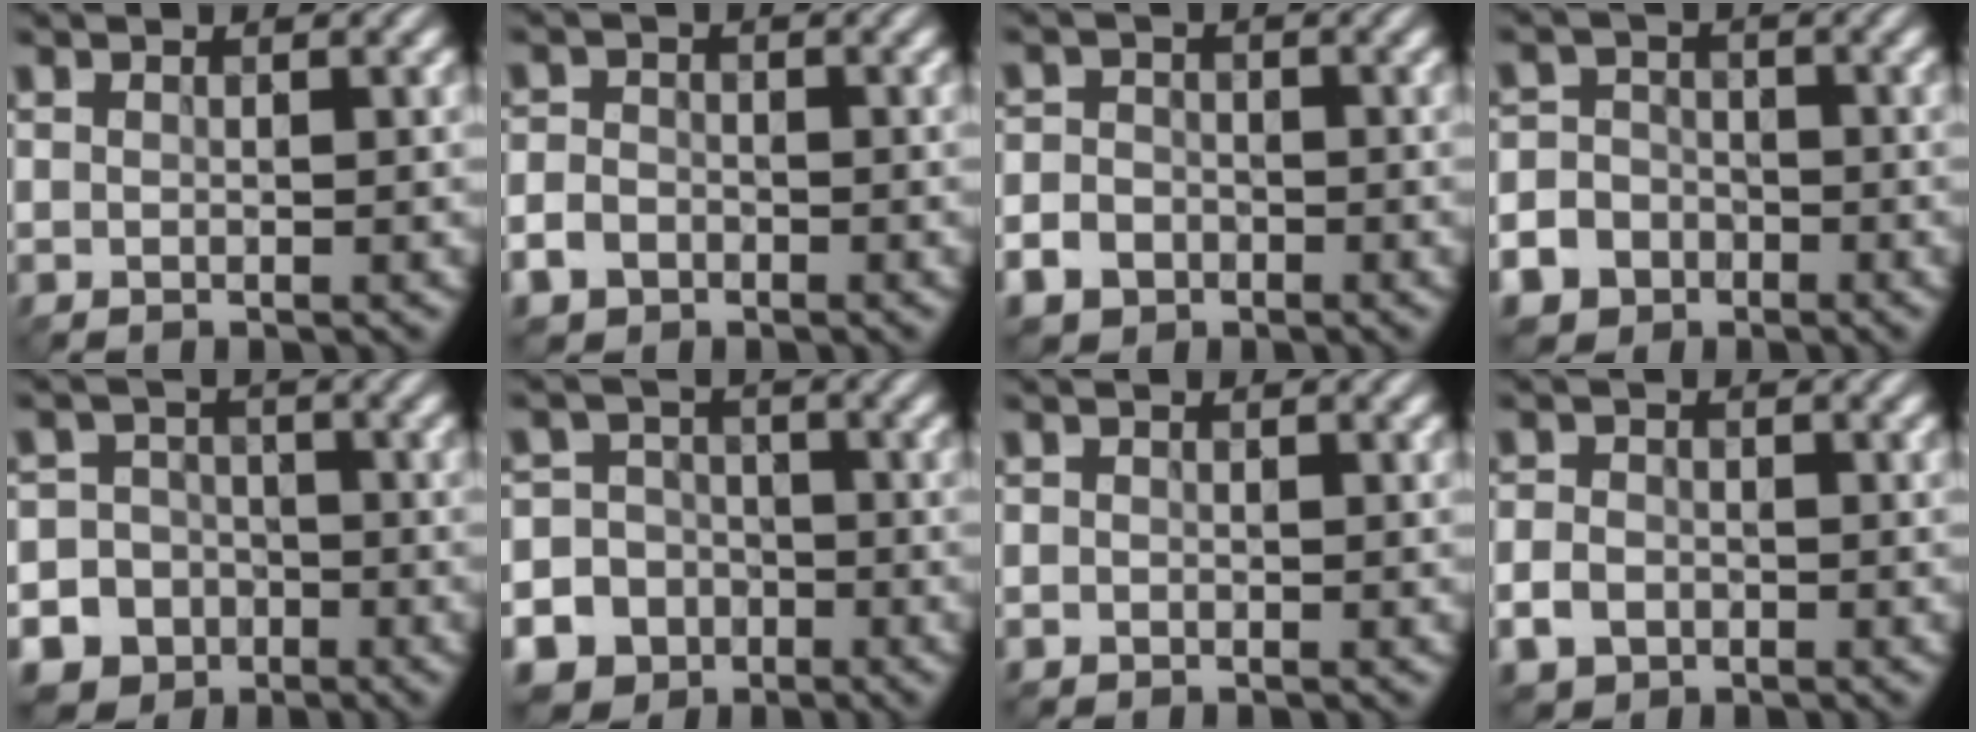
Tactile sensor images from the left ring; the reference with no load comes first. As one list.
[{"total": 3.0, "force": [-1.7, 2.3, 1.2], "torque": [-0.015, -0.007, -0.037]}, {"total": 5.0, "force": [-2.8, 3.8, 1.4], "torque": [-0.011, -0.014, -0.062]}, {"total": 8.0, "force": [-4.6, 6.4, 1.6], "torque": [-0.036, -0.027, -0.100]}, {"total": 9.7, "force": [-5.2, 8.0, 1.3], "torque": [-0.023, -0.033, -0.107]}, {"total": 10.8, "force": [-5.6, 9.1, 1.4], "torque": [-0.034, -0.035, -0.112]}, {"total": 0.5, "force": [-0.4, 0.4, 0.0], "torque": [0.002, -0.006, -0.008]}, {"total": 2.7, "force": [-1.2, 2.1, 1.2], "torque": [-0.025, -0.004, -0.026]}]